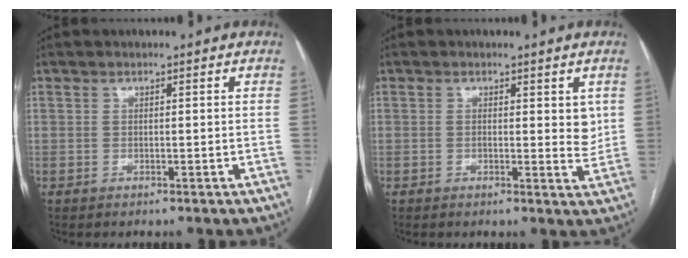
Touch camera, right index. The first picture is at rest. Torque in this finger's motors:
{"motor_torque": [0.09, 0.13, 0.20, 0.00]}